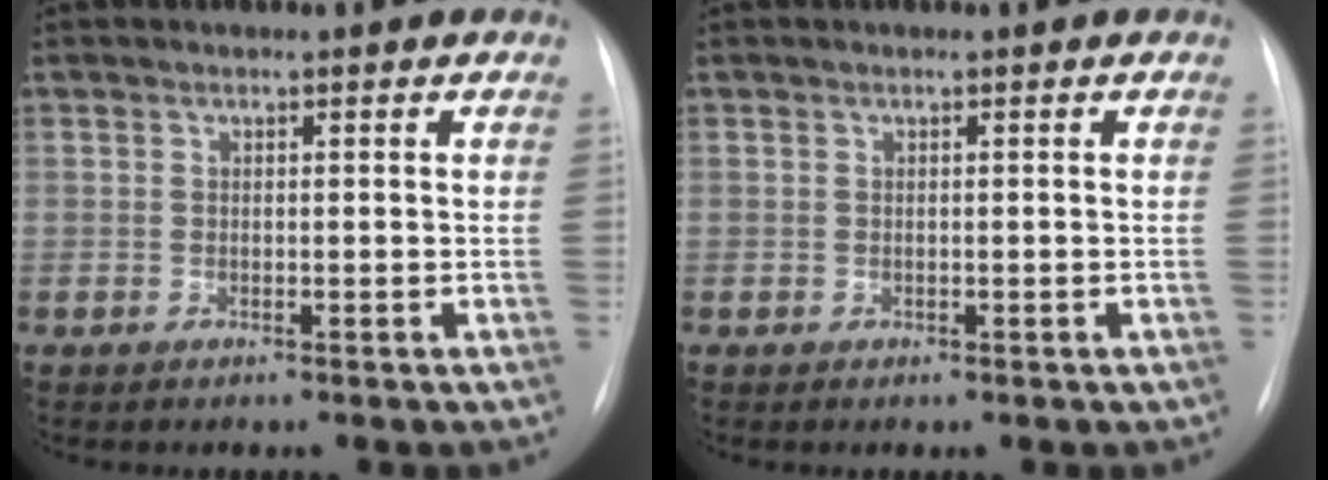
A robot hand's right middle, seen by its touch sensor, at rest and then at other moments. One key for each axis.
{"total": 0.0}